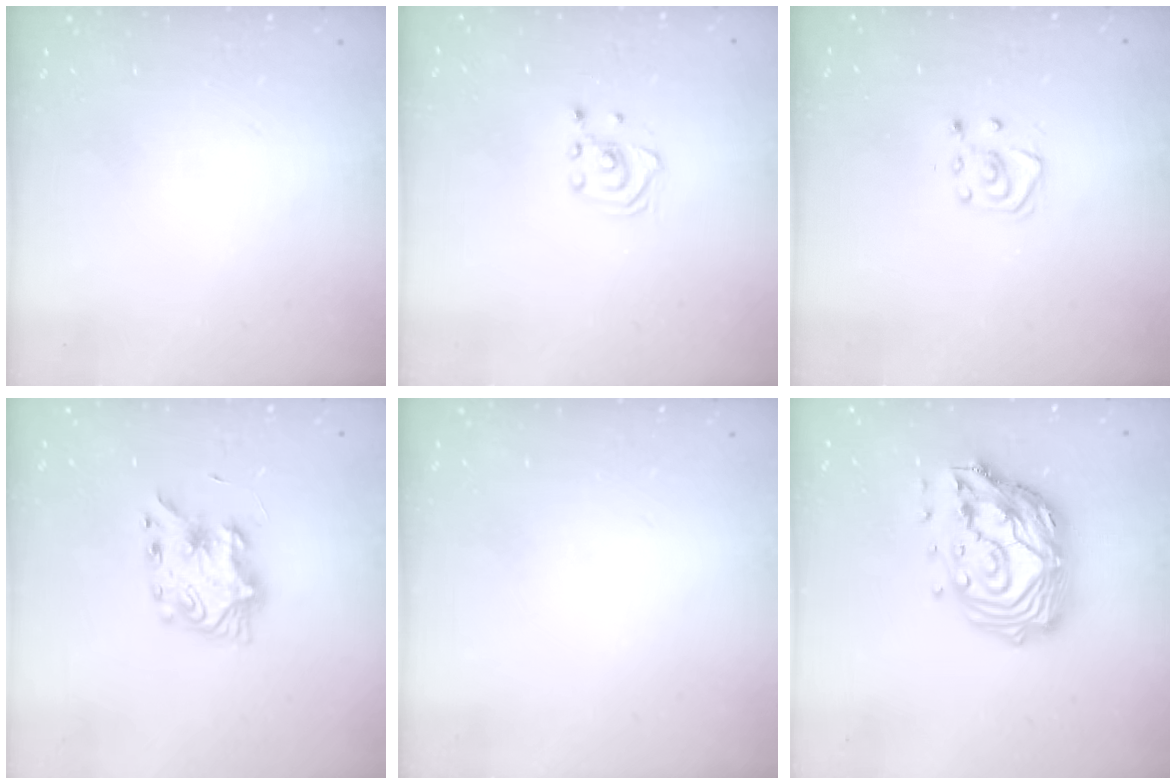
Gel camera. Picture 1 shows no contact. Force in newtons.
{"total": 2.1, "press": 2.1, "slide": 0.1}
{"total": 4.8, "press": 4.8, "slide": 0.5}
{"total": 7.9, "press": 7.9, "slide": 0.7}
{"total": 0.0}
{"total": 19.1, "press": 19.0, "slide": 1.5}